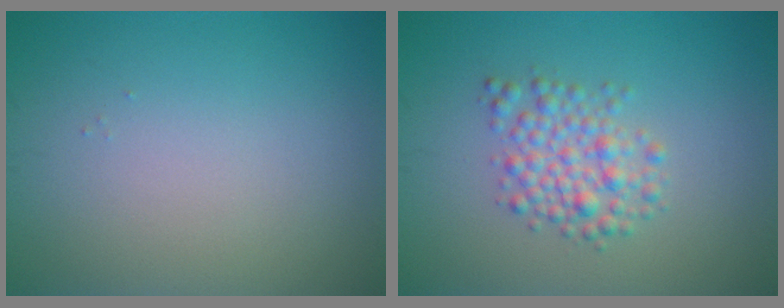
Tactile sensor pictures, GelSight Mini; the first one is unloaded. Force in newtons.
{"total": 3.2, "press": 3.2, "slide": 0.1}